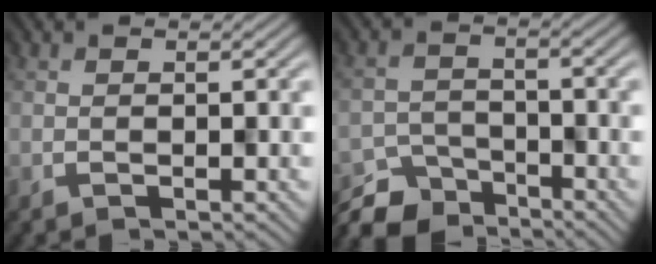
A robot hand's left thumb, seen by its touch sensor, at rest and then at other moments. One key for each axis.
{"total": 7.1, "fx": -6.5, "fy": 2.7, "fz": 1.2, "tx": -0.023, "ty": -0.018, "tz": -0.106}